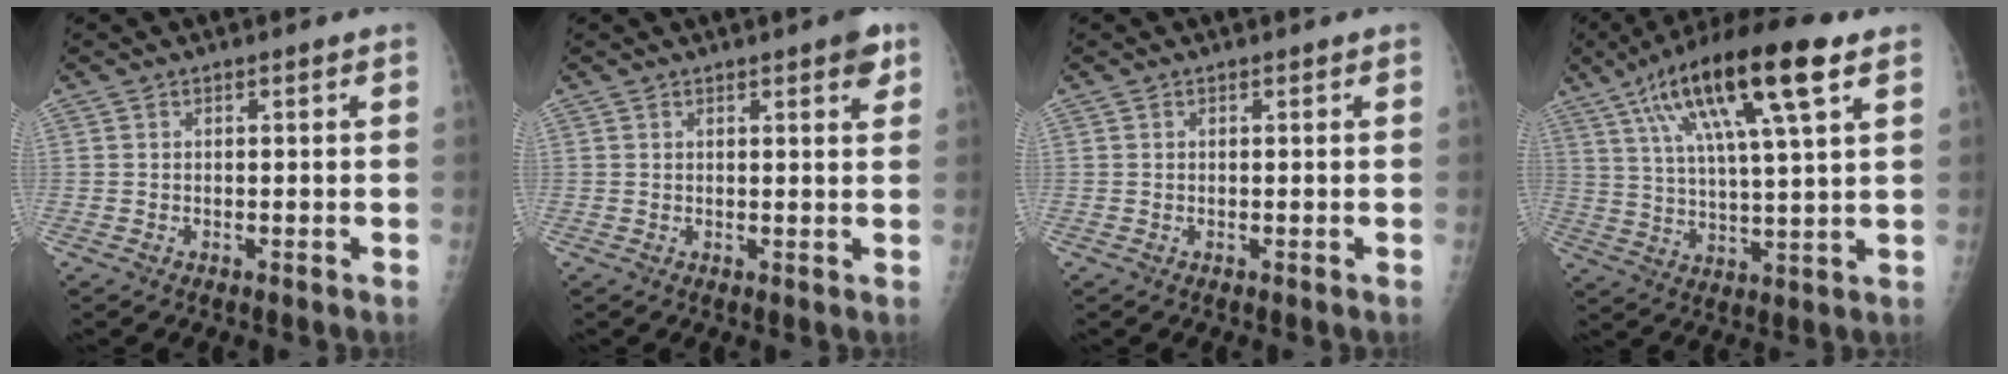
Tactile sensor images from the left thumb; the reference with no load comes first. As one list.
[{"total": 3.4, "force": [1.9, 0.8, 2.6], "torque": [-0.027, -0.007, 0.021]}, {"total": 0.0}, {"total": 19.5, "force": [9.3, 4.1, 16.7], "torque": [-0.291, -0.004, 0.157]}]